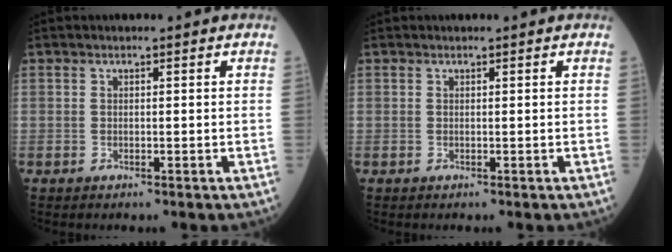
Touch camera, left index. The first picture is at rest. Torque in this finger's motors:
{"motor_torque": [-0.38, -0.35, -0.05, 0.02]}